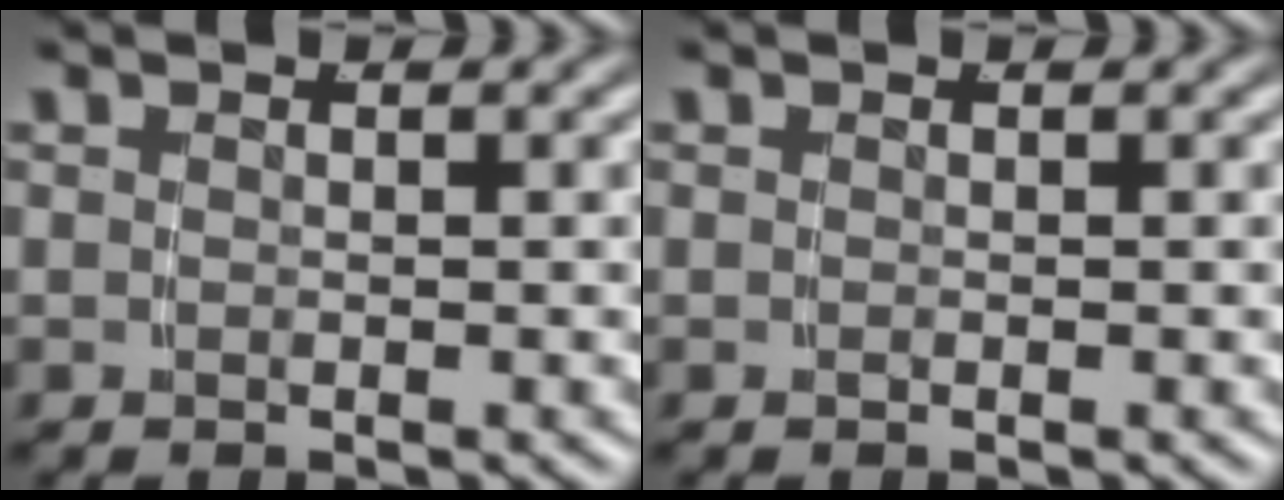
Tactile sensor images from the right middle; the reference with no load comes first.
{"total": 0.0}